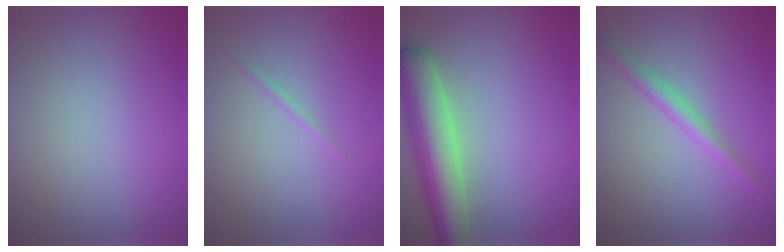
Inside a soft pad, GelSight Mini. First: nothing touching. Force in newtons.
{"total": 0.5, "press": 0.5, "slide": 0.0}
{"total": 7.5, "press": 7.5, "slide": 0.5}
{"total": 2.2, "press": 2.2, "slide": 0.1}